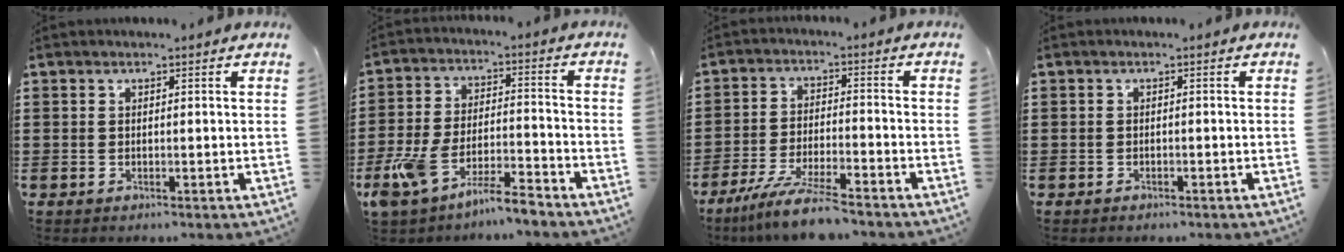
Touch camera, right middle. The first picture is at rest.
{"total": 8.6, "force": [-7.2, 1.7, 4.4], "torque": [-0.100, 0.004, -0.141]}
{"total": 8.0, "force": [-6.9, 0.3, 4.1], "torque": [-0.092, -0.010, -0.133]}
{"total": 0.9, "force": [-0.8, 0.3, 0.0], "torque": [-0.003, 0.000, -0.017]}